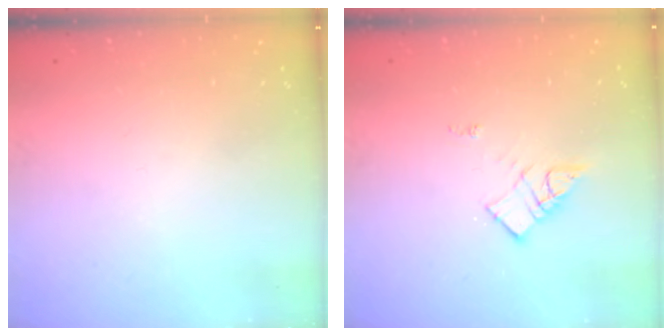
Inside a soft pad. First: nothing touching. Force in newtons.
{"total": 8.7, "press": 8.7, "slide": 0.5}